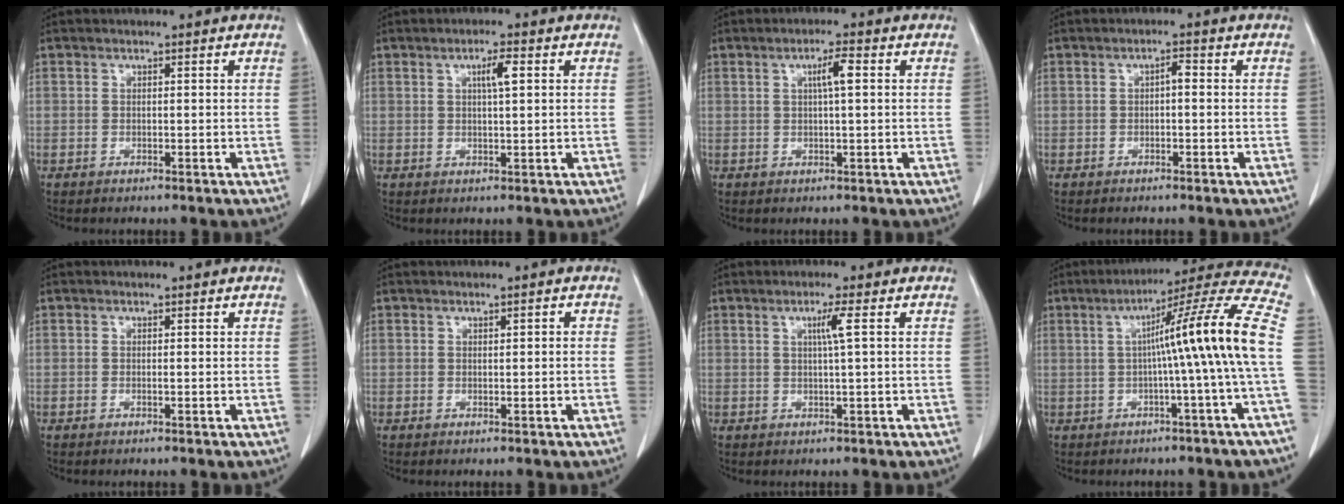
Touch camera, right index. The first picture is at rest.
{"total": 3.1, "force": [1.0, 0.3, 2.9], "torque": [-0.049, 0.001, 0.016]}
{"total": 3.2, "force": [0.8, 0.2, 3.1], "torque": [-0.054, 0.004, 0.013]}
{"total": 1.5, "force": [-0.1, 0.5, 1.4], "torque": [-0.022, 0.005, -0.002]}
{"total": 0.0}
{"total": 0.7, "force": [0.2, 0.1, 0.7], "torque": [-0.014, 0.001, 0.004]}
{"total": 2.7, "force": [0.8, -0.6, 2.5], "torque": [-0.048, -0.002, 0.014]}
{"total": 14.9, "force": [-0.2, -2.3, 14.7], "torque": [-0.198, 0.023, -0.006]}